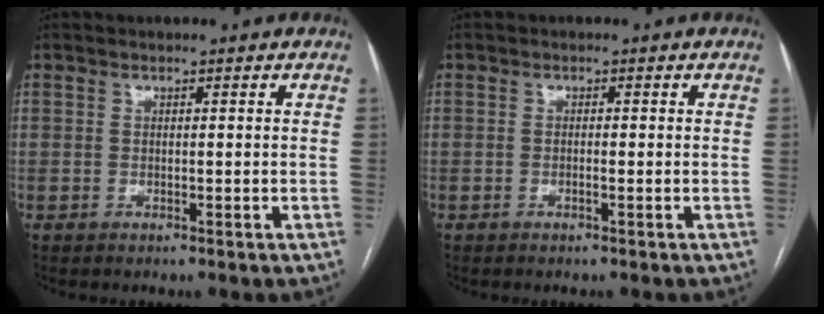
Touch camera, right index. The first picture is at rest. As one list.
[{"total": 0.7, "force": [-0.2, 0.1, 0.6], "torque": [-0.013, 0.001, -0.003]}]